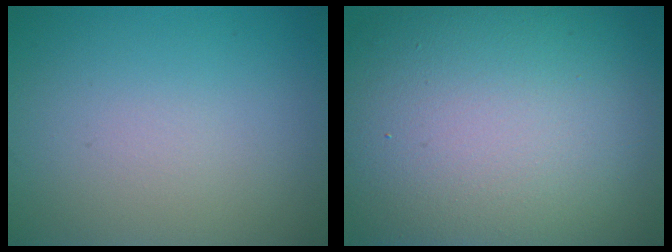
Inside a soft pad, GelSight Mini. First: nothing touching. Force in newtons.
{"total": 18.7, "press": 18.7, "slide": 1.0}